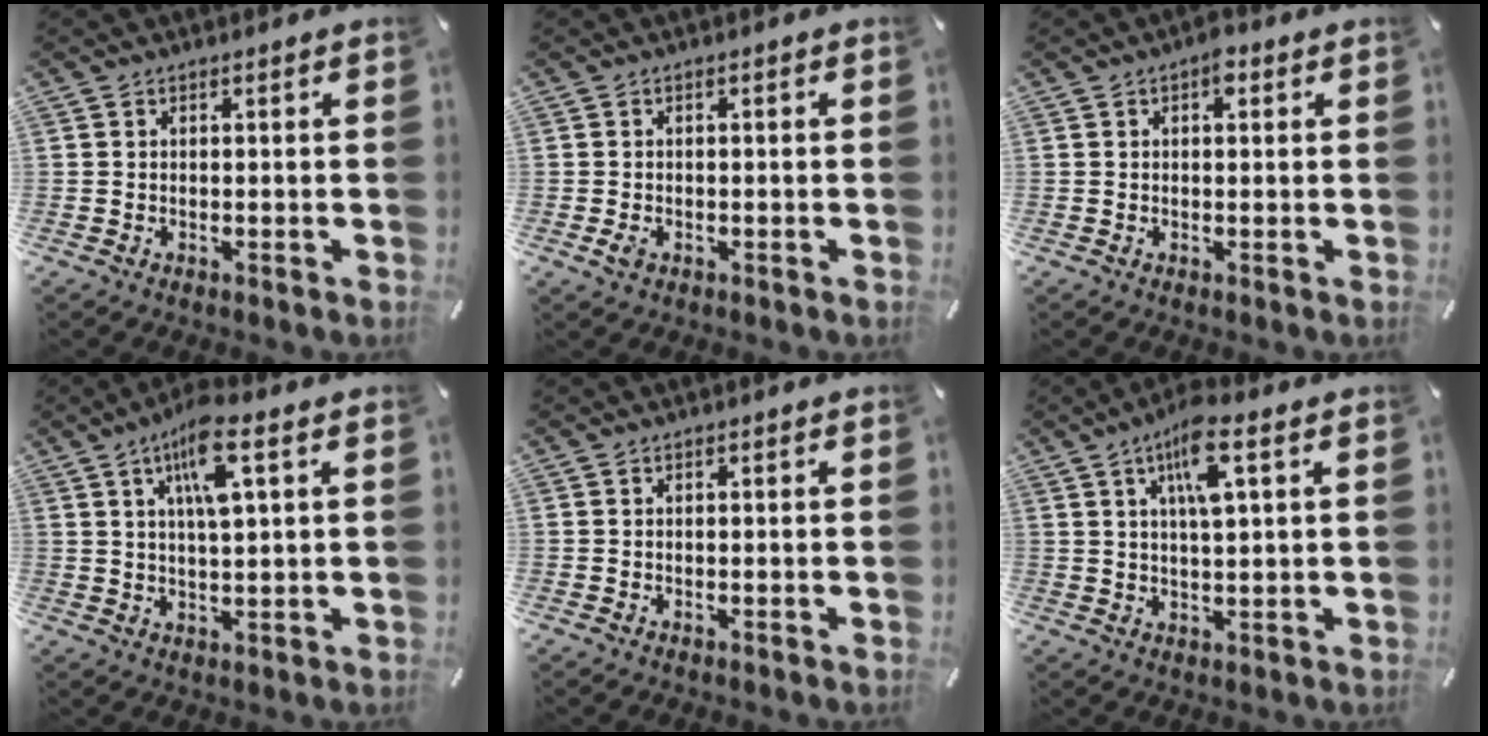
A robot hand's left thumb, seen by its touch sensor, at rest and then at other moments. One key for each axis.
{"total": 1.8, "fx": -0.7, "fy": 1.2, "fz": 1.1, "tx": -0.033, "ty": -0.001, "tz": -0.017}
{"total": 2.8, "fx": 0.9, "fy": 1.6, "fz": 2.2, "tx": -0.023, "ty": -0.001, "tz": 0.009}
{"total": 9.4, "fx": 4.2, "fy": 2.1, "fz": 8.1, "tx": -0.150, "ty": 0.000, "tz": 0.068}
{"total": 0.0}
{"total": 8.7, "fx": 3.8, "fy": 2.1, "fz": 7.5, "tx": -0.137, "ty": 0.001, "tz": 0.061}